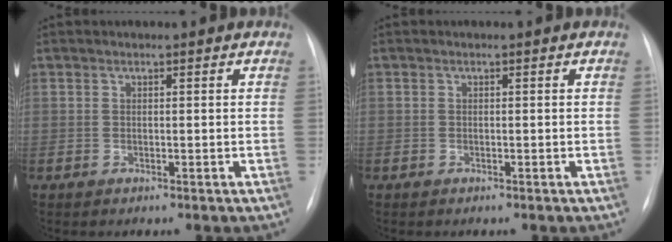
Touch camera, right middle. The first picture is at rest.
{"total": 0.0}